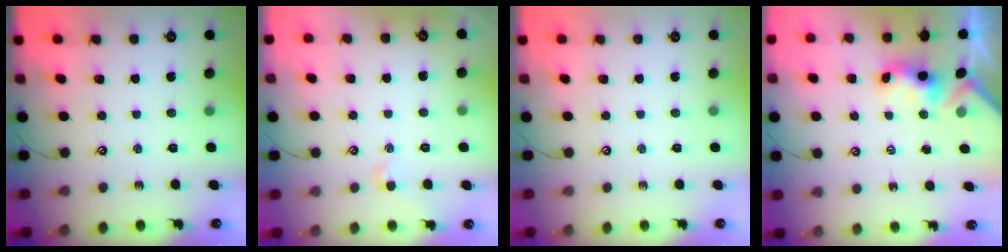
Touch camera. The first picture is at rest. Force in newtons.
{"total": 0.6, "press": 0.3, "slide": 0.5}
{"total": 0.0}
{"total": 3.6, "press": 3.6, "slide": 0.3}